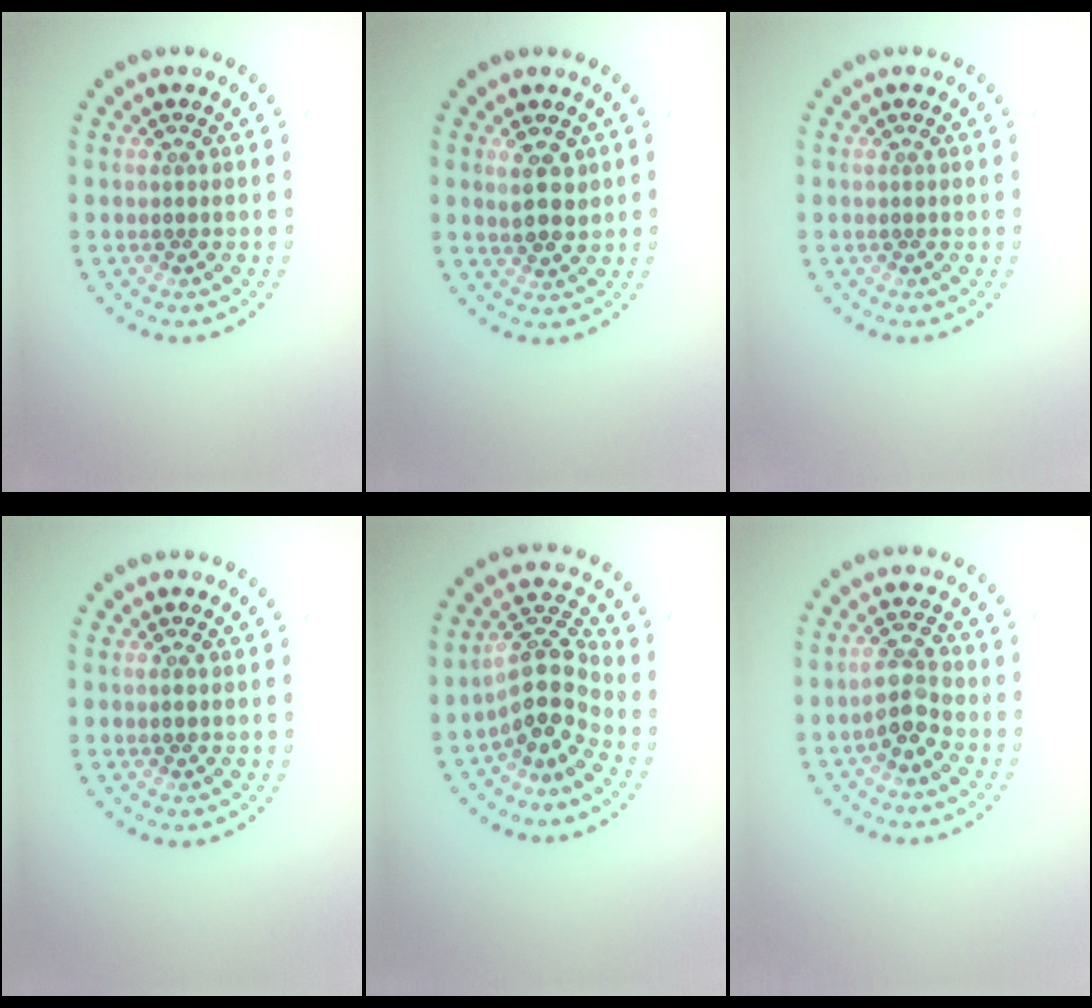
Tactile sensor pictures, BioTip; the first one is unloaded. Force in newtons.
{"total": 2.7, "press": 2.6, "slide": 0.6}
{"total": 0.0}
{"total": 0.7, "press": 0.7, "slide": 0.1}
{"total": 4.4, "press": 3.7, "slide": 2.3}
{"total": 2.8, "press": 2.6, "slide": 1.1}